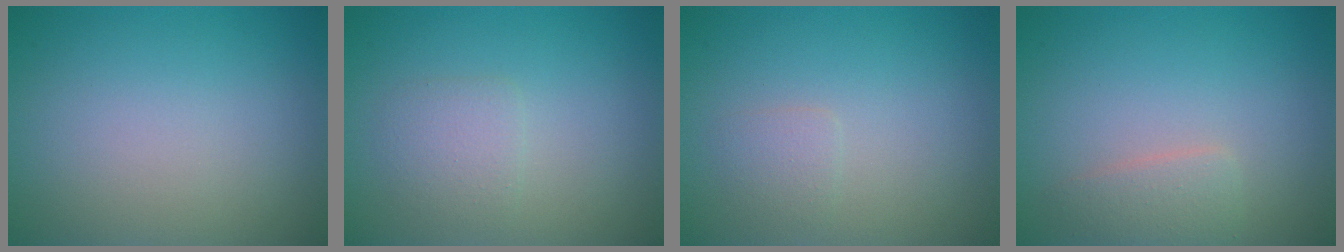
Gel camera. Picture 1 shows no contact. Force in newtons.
{"total": 1.9, "press": 1.9, "slide": 0.1}
{"total": 1.1, "press": 1.1, "slide": 0.1}
{"total": 1.8, "press": 1.8, "slide": 0.0}